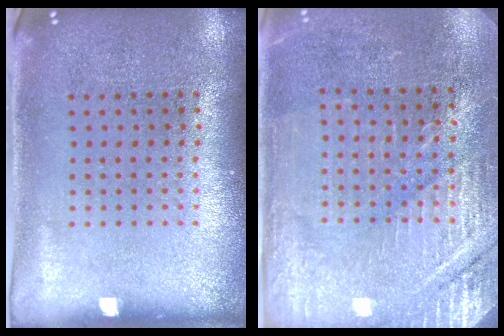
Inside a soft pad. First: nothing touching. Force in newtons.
{"total": 2.9, "press": 2.9, "slide": 0.2}